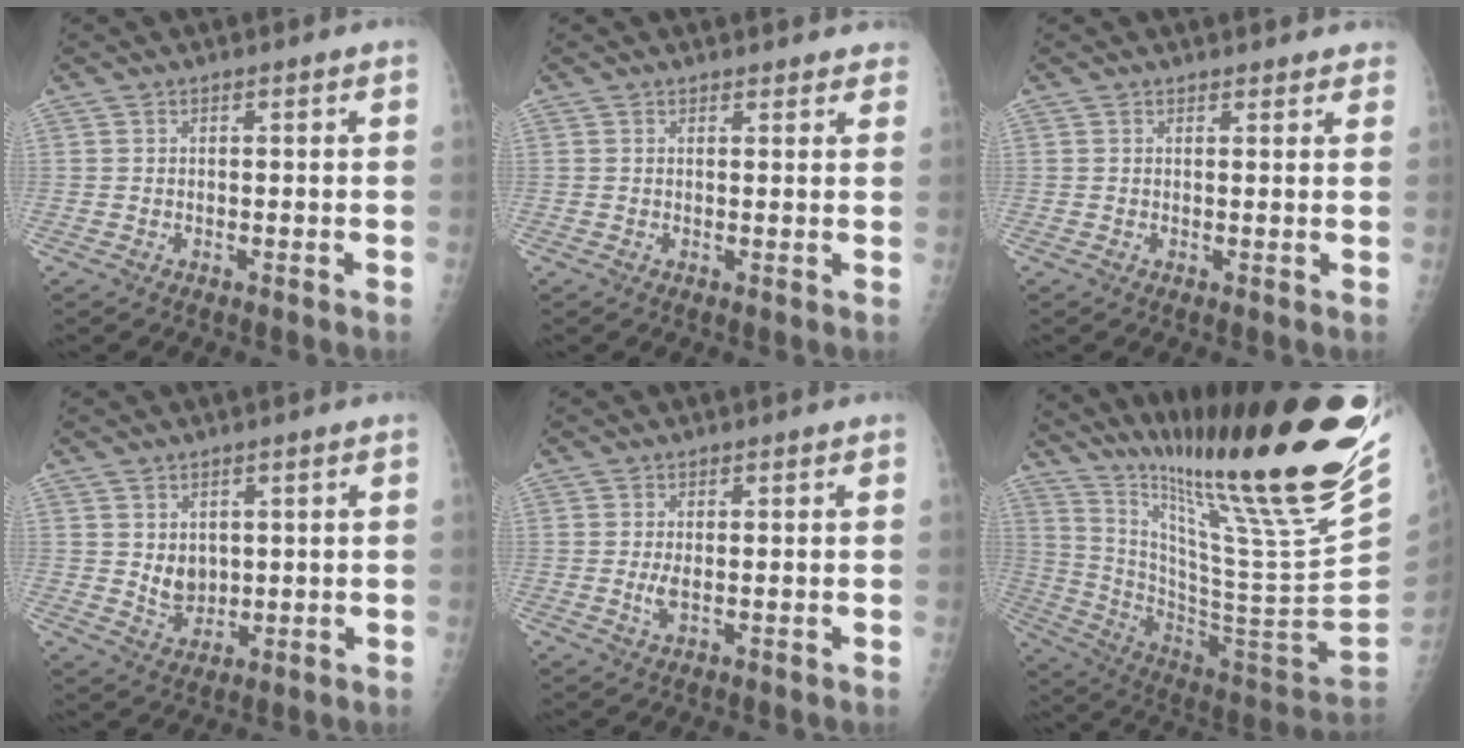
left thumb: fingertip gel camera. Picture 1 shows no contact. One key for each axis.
{"total": 3.4, "fx": 3.1, "fy": 1.1, "fz": 0.5, "tx": 0.015, "ty": -0.013, "tz": 0.024}
{"total": 2.8, "fx": 2.6, "fy": 0.9, "fz": 0.5, "tx": 0.009, "ty": -0.010, "tz": 0.021}
{"total": 4.3, "fx": 1.2, "fy": 3.2, "fz": 2.6, "tx": -0.029, "ty": -0.016, "tz": 0.033}
{"total": 2.2, "fx": 0.3, "fy": 0.6, "fz": 2.1, "tx": -0.044, "ty": -0.005, "tz": 0.011}
{"total": 31.9, "fx": 24.1, "fy": 0.8, "fz": 20.9, "tx": -0.322, "ty": -0.162, "tz": 0.387}